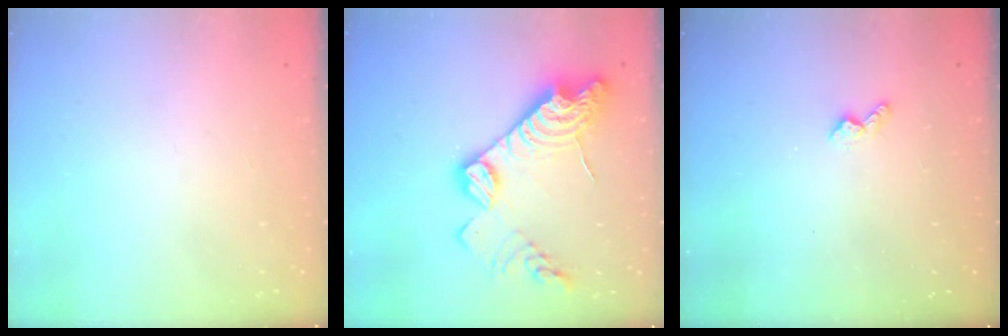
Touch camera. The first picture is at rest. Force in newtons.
{"total": 19.7, "press": 19.6, "slide": 1.7}
{"total": 3.5, "press": 3.5, "slide": 0.5}